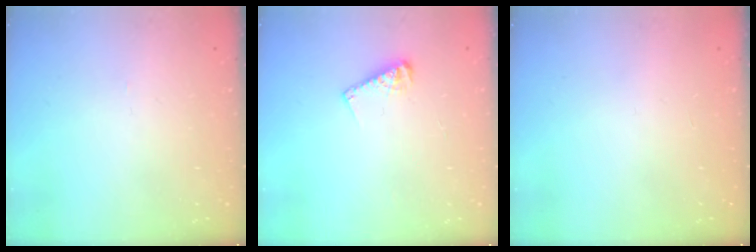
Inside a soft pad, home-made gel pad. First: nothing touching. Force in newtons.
{"total": 6.1, "press": 6.1, "slide": 0.2}
{"total": 0.0}